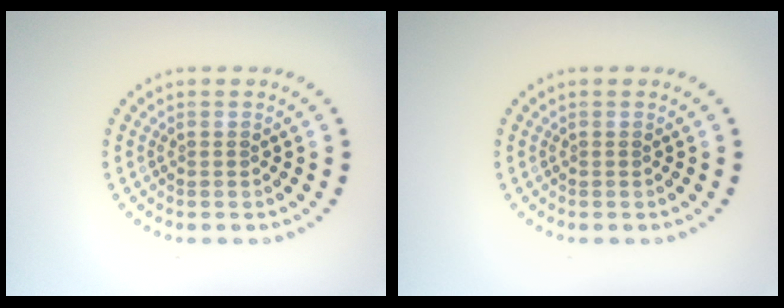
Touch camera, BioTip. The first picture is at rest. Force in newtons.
{"total": 0.0}